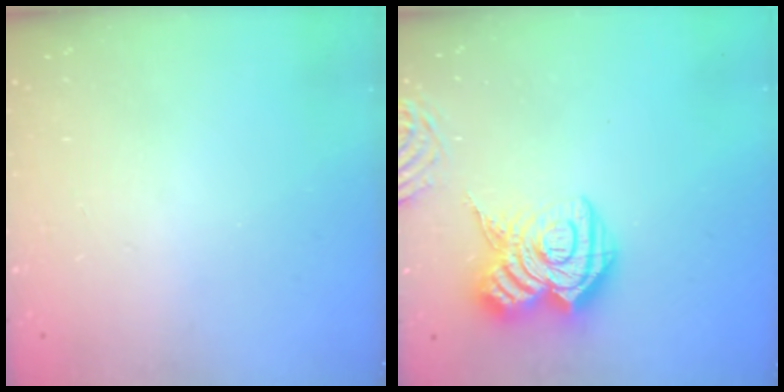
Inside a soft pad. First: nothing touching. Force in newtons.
{"total": 16.8, "press": 16.7, "slide": 1.4}